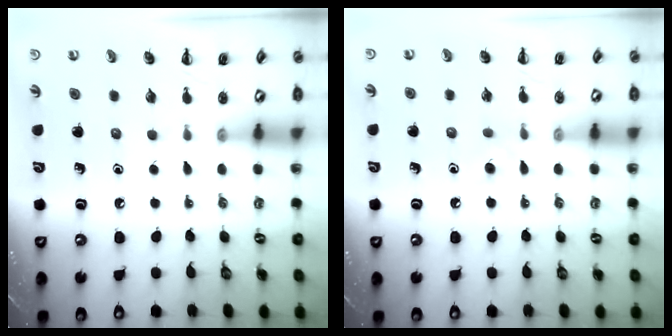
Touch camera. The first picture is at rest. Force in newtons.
{"total": 3.9, "press": 3.6, "slide": 1.4}